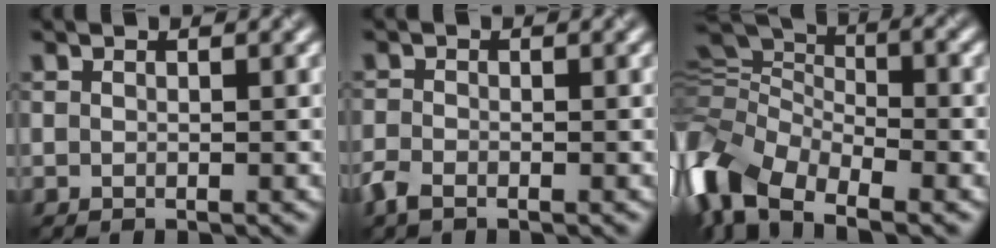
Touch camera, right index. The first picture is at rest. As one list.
[{"total": 1.8, "force": [-1.3, 0.8, 1.0], "torque": [-0.026, -0.004, -0.033]}, {"total": 10.6, "force": [-4.5, 5.6, 7.8], "torque": [-0.169, -0.004, -0.103]}]